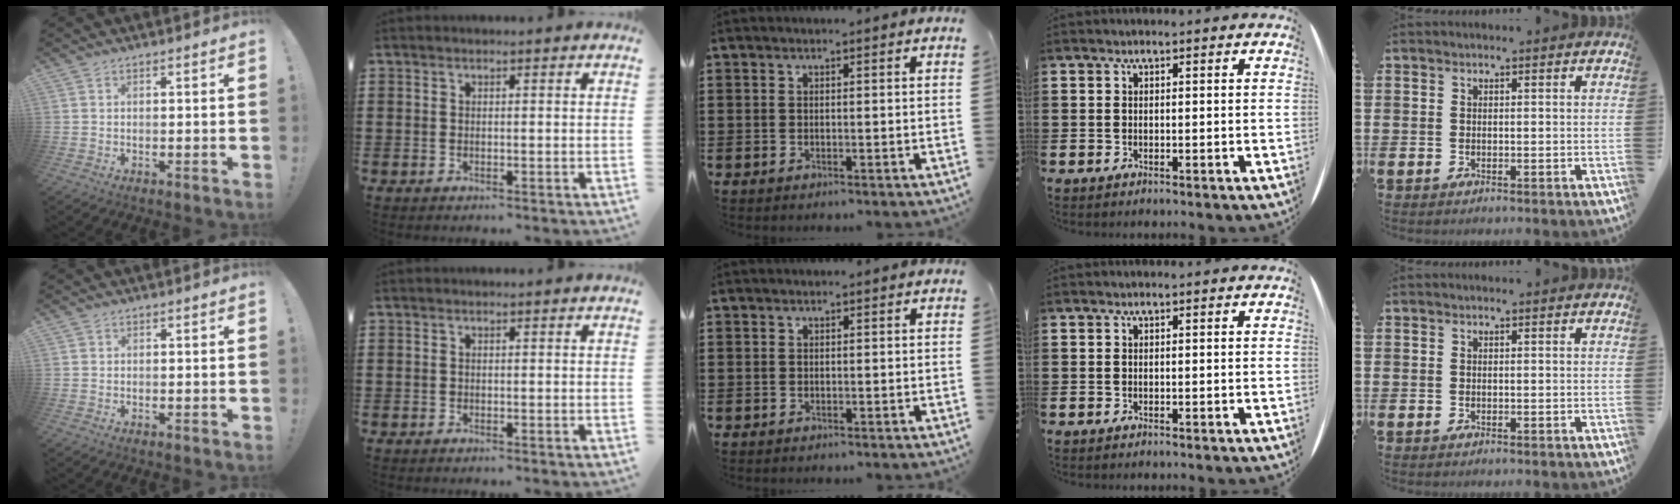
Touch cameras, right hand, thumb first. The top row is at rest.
{"thumb": {"total": 0.5, "force": [0.2, 0.5, -0.1], "torque": [0.001, 0.000, 0.005]}}